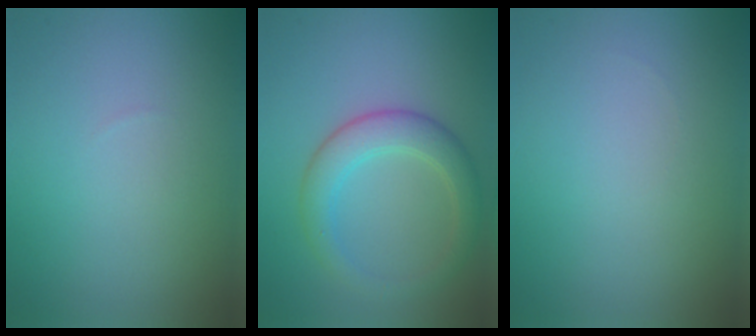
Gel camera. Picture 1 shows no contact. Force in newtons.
{"total": 3.8, "press": 3.8, "slide": 0.2}
{"total": 0.0}